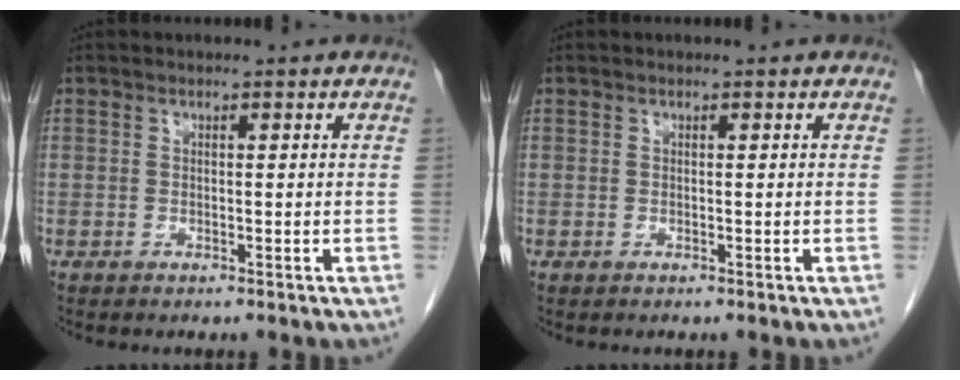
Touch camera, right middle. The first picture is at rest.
{"total": 0.0}